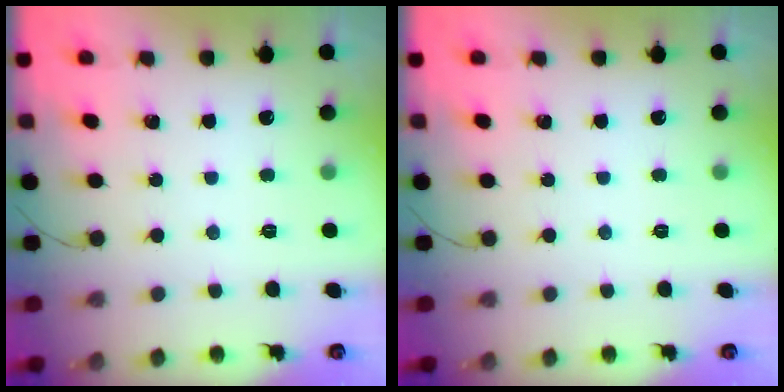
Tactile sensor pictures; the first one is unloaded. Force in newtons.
{"total": 0.0}